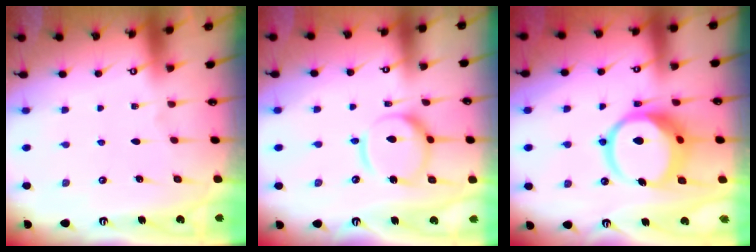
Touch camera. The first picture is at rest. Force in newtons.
{"total": 15.8, "press": 15.7, "slide": 1.5}
{"total": 14.6, "press": 14.4, "slide": 1.9}